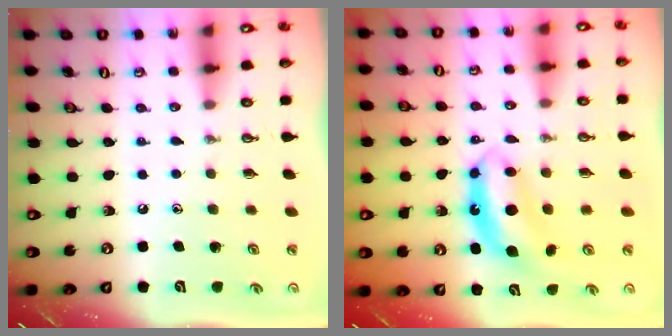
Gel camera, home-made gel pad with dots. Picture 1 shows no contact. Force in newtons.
{"total": 7.0, "press": 7.0, "slide": 0.4}